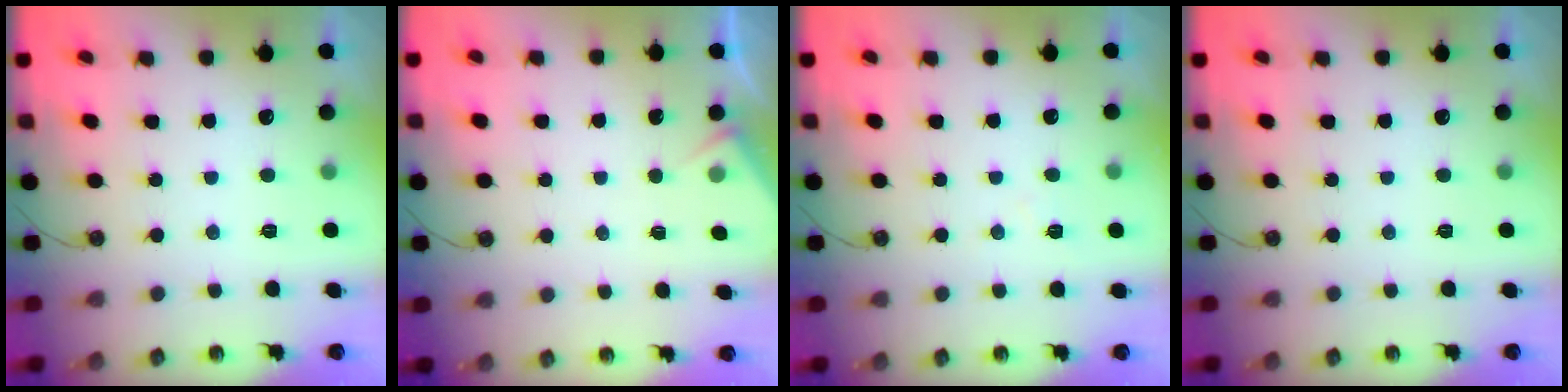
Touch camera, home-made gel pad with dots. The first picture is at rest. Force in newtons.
{"total": 3.5, "press": 3.5, "slide": 0.6}
{"total": 3.6, "press": 3.5, "slide": 0.6}
{"total": 0.0}